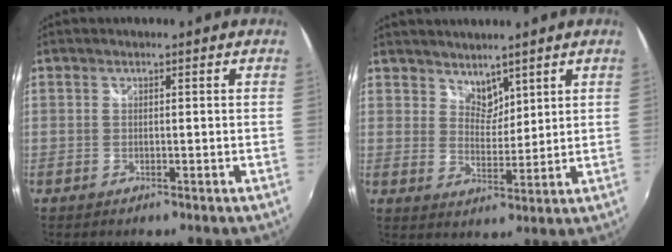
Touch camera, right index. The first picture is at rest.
{"total": 4.3, "force": [3.6, 2.2, 0.9], "torque": [-0.004, 0.001, 0.066]}